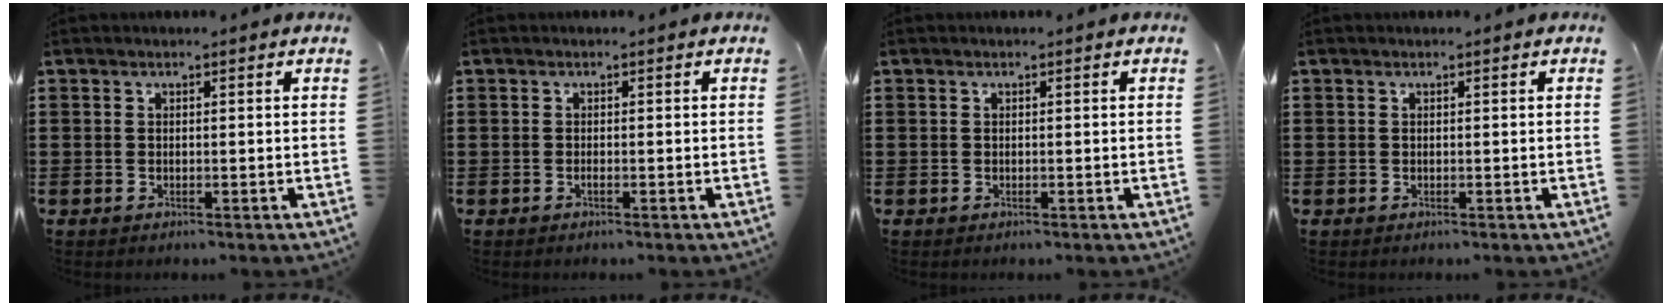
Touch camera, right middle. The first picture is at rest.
{"total": 0.5, "force": [-0.3, 0.1, 0.4], "torque": [-0.008, -0.001, -0.005]}
{"total": 0.0}
{"total": 0.0}